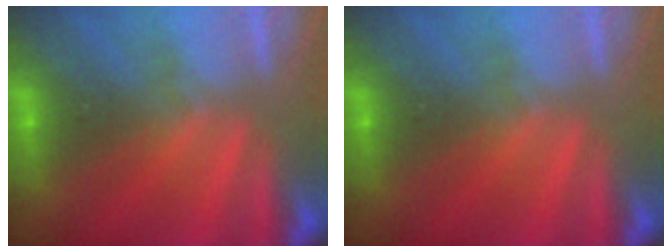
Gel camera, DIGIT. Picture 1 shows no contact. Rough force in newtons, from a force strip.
{"total": 0.0}